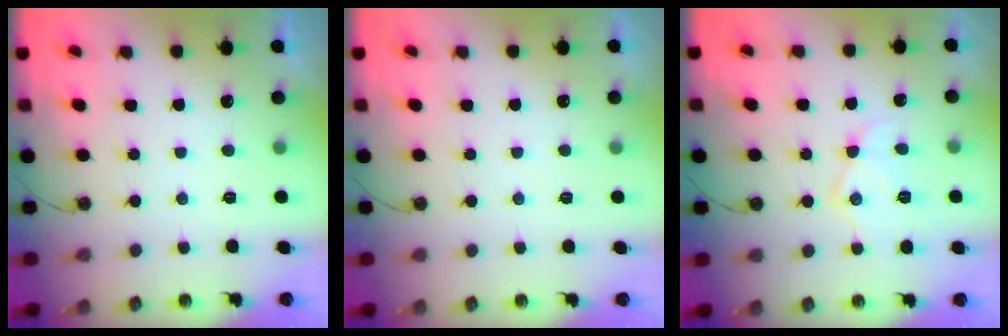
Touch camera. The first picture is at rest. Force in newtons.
{"total": 3.3, "press": 3.2, "slide": 0.5}
{"total": 11.6, "press": 11.6, "slide": 0.6}